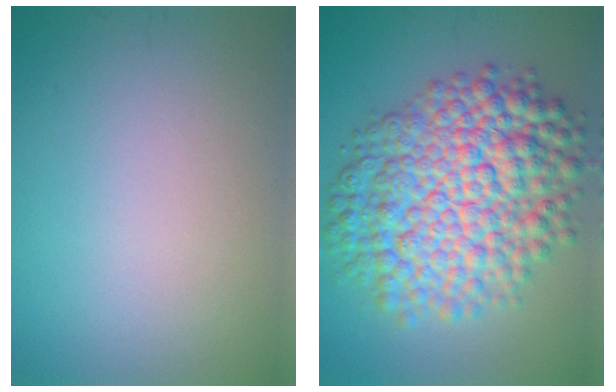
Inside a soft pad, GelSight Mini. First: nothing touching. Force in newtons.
{"total": 11.4, "press": 11.4, "slide": 0.2}